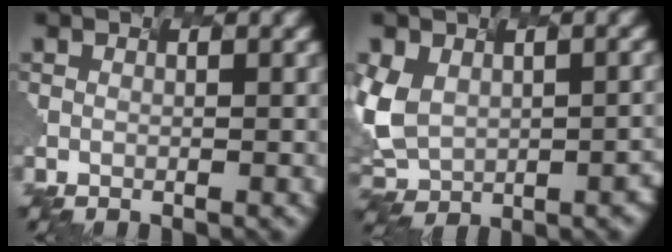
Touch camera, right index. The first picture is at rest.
{"total": 7.1, "force": [-0.9, 5.4, 4.5], "torque": [-0.093, -0.023, -0.002]}